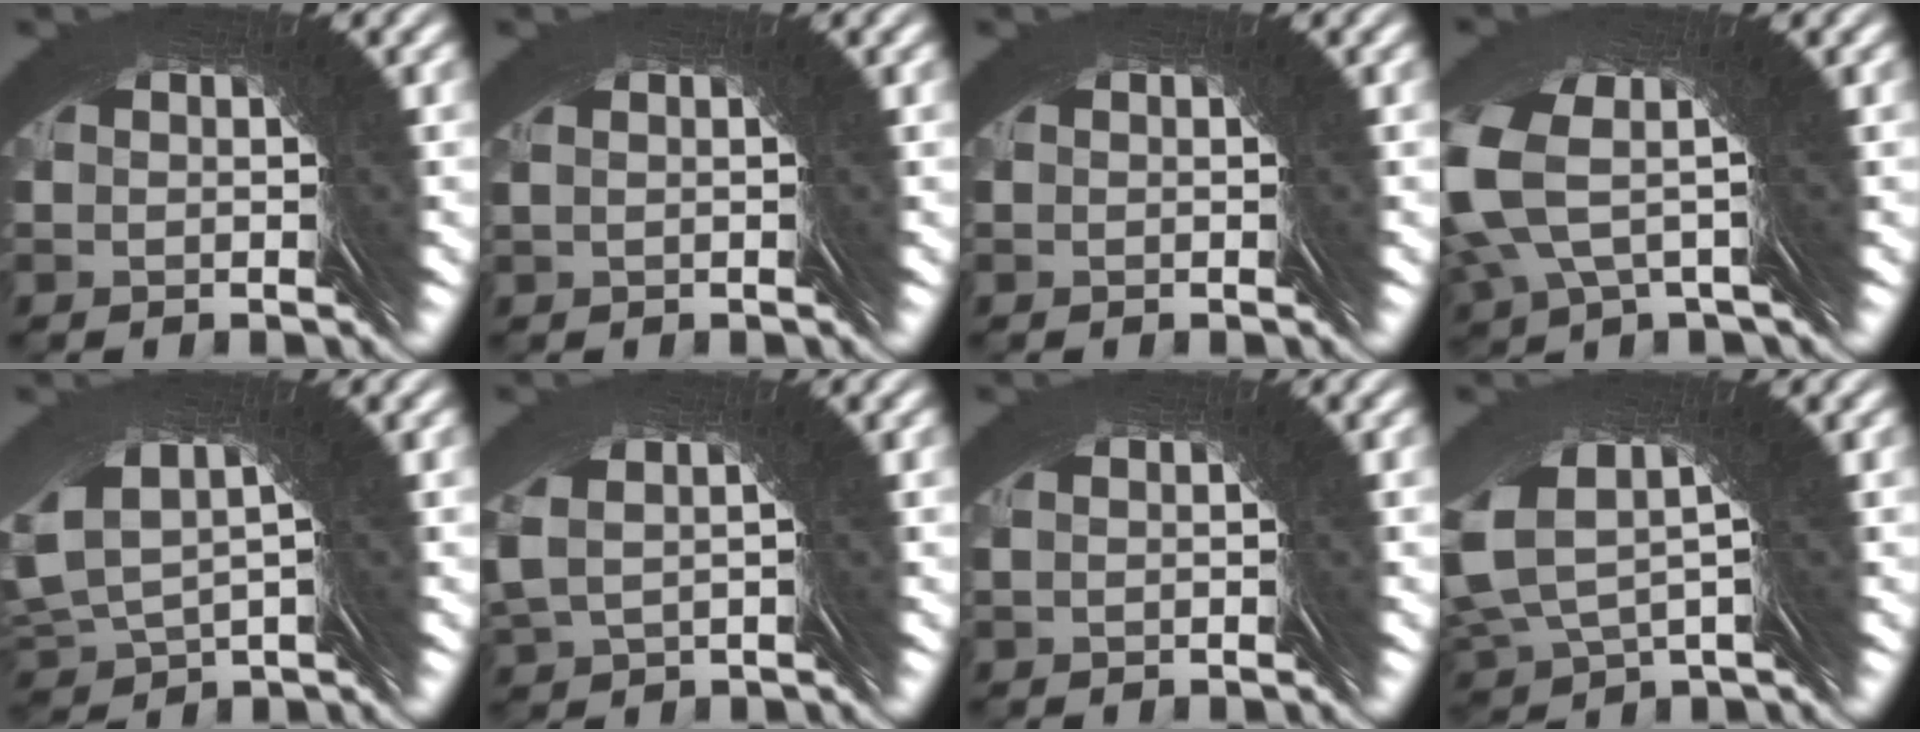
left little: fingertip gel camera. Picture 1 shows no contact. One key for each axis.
{"total": 1.3, "fx": 0.7, "fy": -1.2, "fz": -0.2, "tx": 0.014, "ty": 0.016, "tz": 0.007}
{"total": 0.0}
{"total": 4.4, "fx": 3.8, "fy": 0.0, "fz": 2.3, "tx": -0.049, "ty": 0.048, "tz": 0.042}
{"total": 4.3, "fx": 2.6, "fy": 2.5, "fz": 2.5, "tx": -0.072, "ty": 0.010, "tz": 0.033}
{"total": 2.4, "fx": 2.1, "fy": -0.5, "fz": 0.9, "tx": -0.022, "ty": 0.019, "tz": 0.030}
{"total": 0.9, "fx": 0.6, "fy": -0.7, "fz": -0.1, "tx": 0.010, "ty": 0.012, "tz": 0.006}
{"total": 4.2, "fx": 2.8, "fy": 2.2, "fz": 2.3, "tx": -0.064, "ty": 0.023, "tz": 0.031}